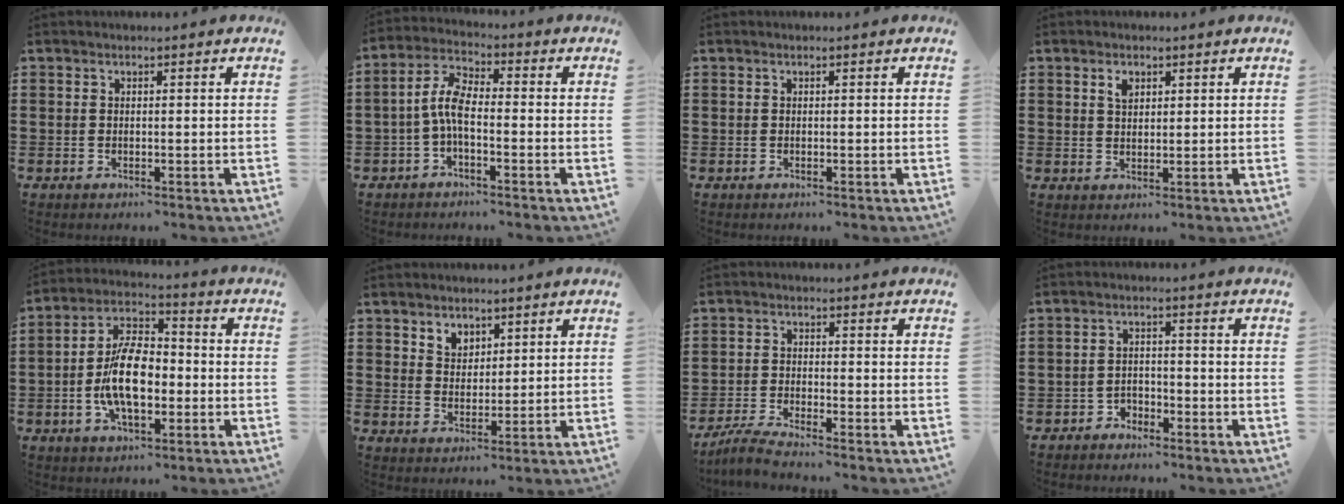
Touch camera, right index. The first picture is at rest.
{"total": 5.6, "force": [-1.4, 2.1, 5.0], "torque": [-0.112, 0.005, -0.032]}
{"total": 0.0}
{"total": 2.1, "force": [1.2, 1.3, 1.2], "torque": [-0.028, 0.005, 0.021]}
{"total": 10.6, "force": [-2.0, 5.5, 8.9], "torque": [-0.185, 0.002, -0.042]}
{"total": 3.4, "force": [2.6, 2.2, 0.1], "torque": [-0.013, 0.006, 0.050]}
{"total": 3.5, "force": [-3.3, -0.3, 1.2], "torque": [-0.035, -0.008, -0.068]}
{"total": 2.1, "force": [-1.9, 1.0, 0.0], "torque": [-0.011, 0.002, -0.042]}